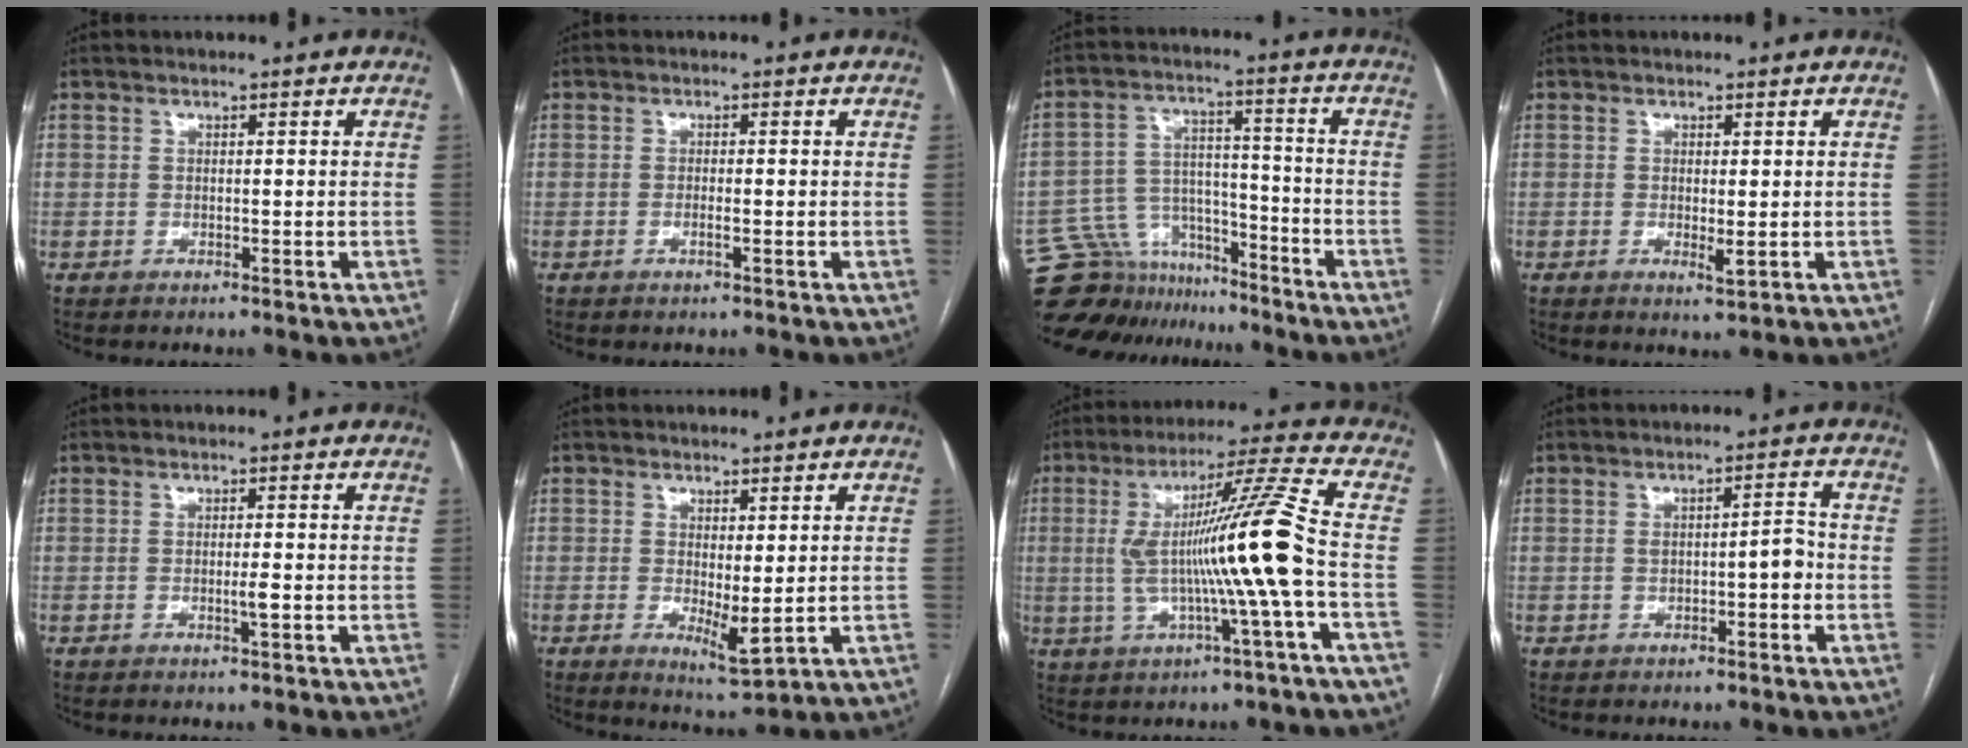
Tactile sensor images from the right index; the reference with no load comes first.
{"total": 1.4, "force": [-0.5, 0.0, 1.2], "torque": [-0.024, 0.000, -0.010]}
{"total": 11.6, "force": [-10.5, 5.0, 0.0], "torque": [-0.002, 0.056, -0.175]}
{"total": 1.9, "force": [-0.3, 0.4, 1.9], "torque": [-0.030, -0.007, -0.001]}
{"total": 1.4, "force": [-0.4, -0.2, 1.3], "torque": [-0.026, -0.003, -0.005]}
{"total": 4.5, "force": [-0.2, 1.1, 4.3], "torque": [-0.070, -0.014, 0.006]}
{"total": 14.1, "force": [-1.3, -2.2, 13.9], "torque": [-0.245, 0.006, -0.024]}
{"total": 3.6, "force": [-0.7, 1.0, 3.3], "torque": [-0.052, 0.017, -0.007]}